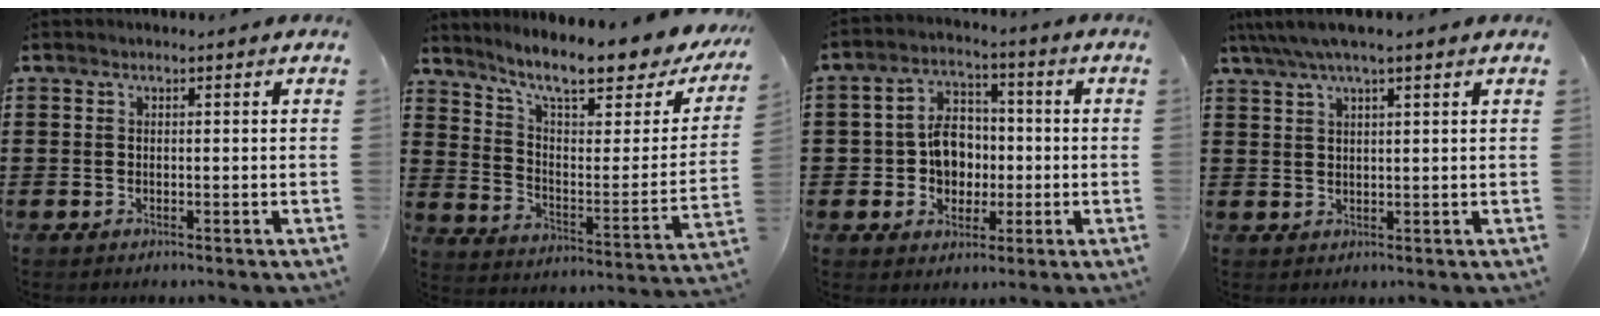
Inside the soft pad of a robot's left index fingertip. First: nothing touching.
{"total": 11.2, "force": [9.0, 1.3, 6.6], "torque": [-0.129, -0.063, 0.145]}
{"total": 7.2, "force": [-0.4, 5.9, 4.1], "torque": [-0.089, 0.014, -0.009]}
{"total": 3.4, "force": [2.3, 0.1, 2.5], "torque": [-0.053, 0.001, 0.041]}